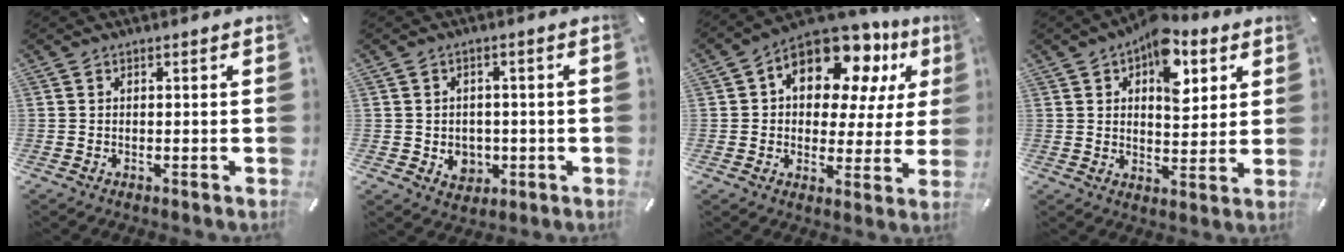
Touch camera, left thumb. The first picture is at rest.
{"total": 5.1, "force": [-1.0, 4.6, 1.8], "torque": [-0.032, -0.002, -0.020]}
{"total": 15.3, "force": [8.2, 9.2, 9.1], "torque": [-0.136, -0.050, 0.142]}
{"total": 11.8, "force": [6.1, 7.1, 7.1], "torque": [-0.083, -0.028, 0.102]}